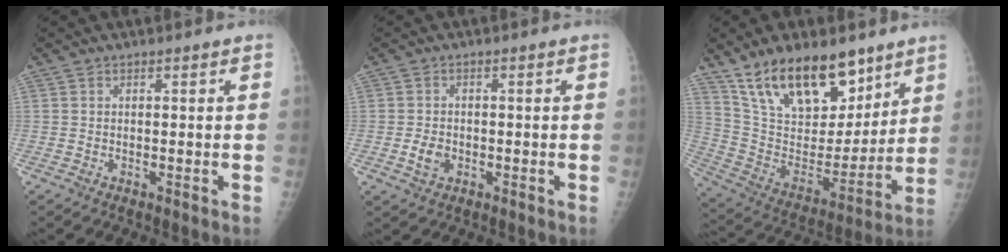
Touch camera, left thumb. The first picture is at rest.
{"total": 3.1, "force": [-0.9, 2.3, 1.9], "torque": [-0.030, 0.003, -0.014]}
{"total": 22.0, "force": [14.7, 10.2, 12.8], "torque": [-0.175, -0.065, 0.269]}